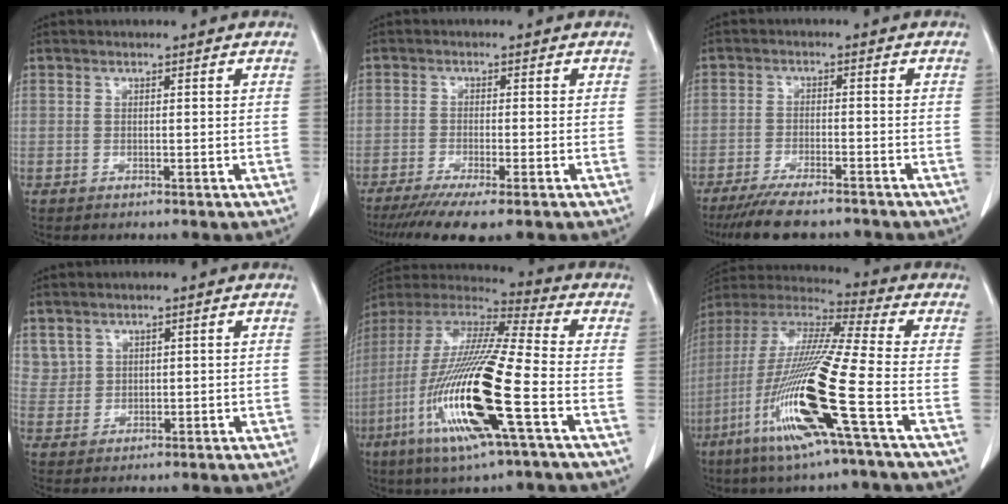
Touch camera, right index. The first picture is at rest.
{"total": 7.8, "force": [-5.6, 0.4, 5.4], "torque": [-0.085, -0.017, -0.091]}
{"total": 9.5, "force": [-8.2, 1.4, 4.5], "torque": [-0.070, -0.019, -0.129]}
{"total": 3.3, "force": [2.1, 2.6, 0.2], "torque": [0.001, 0.006, 0.047]}
{"total": 21.9, "force": [-7.0, 1.7, 20.8], "torque": [-0.452, -0.034, -0.137]}
{"total": 19.9, "force": [-7.4, -0.3, 18.5], "torque": [-0.403, -0.035, -0.153]}